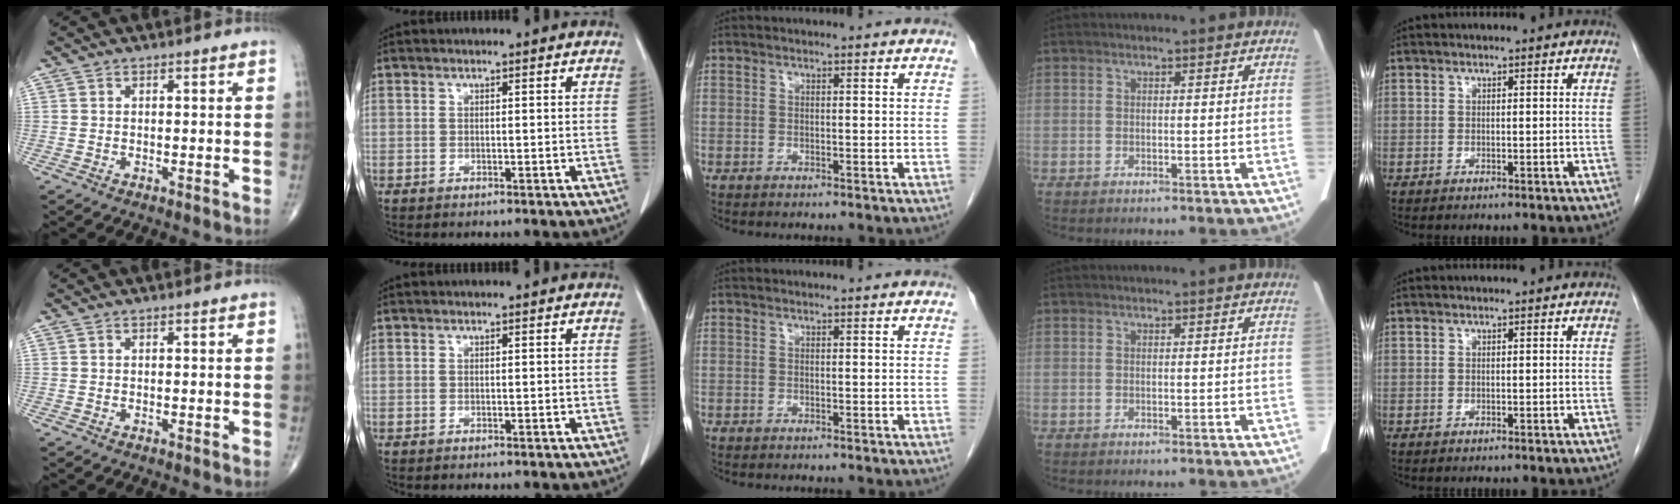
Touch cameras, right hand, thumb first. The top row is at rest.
{}